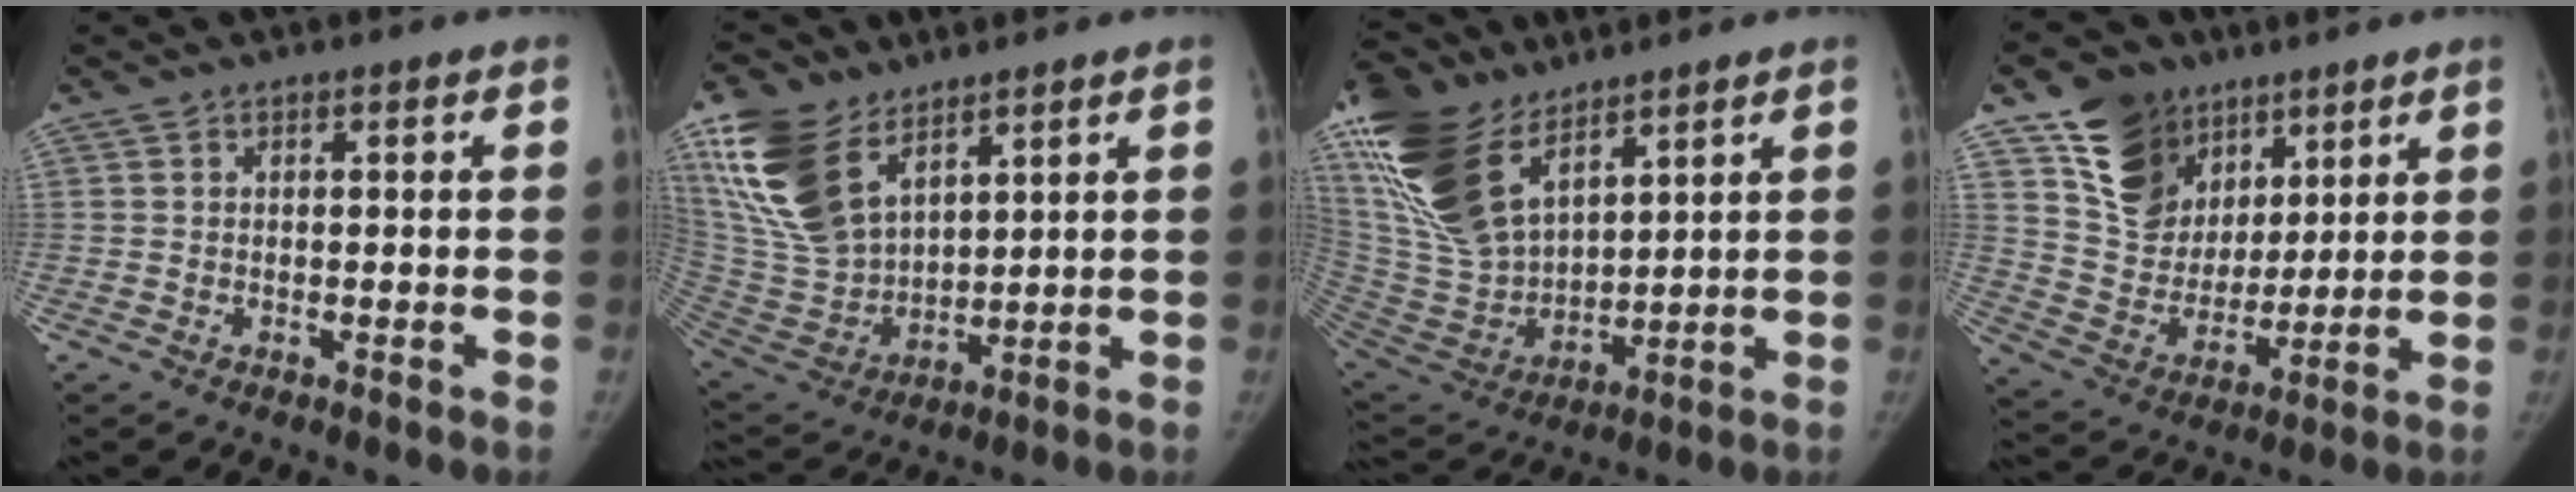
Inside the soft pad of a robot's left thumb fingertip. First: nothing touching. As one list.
[{"total": 19.6, "force": [11.1, 11.0, 11.9], "torque": [-0.254, -0.039, 0.231]}, {"total": 23.9, "force": [14.3, 12.1, 14.8], "torque": [-0.318, -0.036, 0.284]}, {"total": 16.1, "force": [9.5, 11.7, 5.6], "torque": [-0.053, -0.051, 0.180]}]